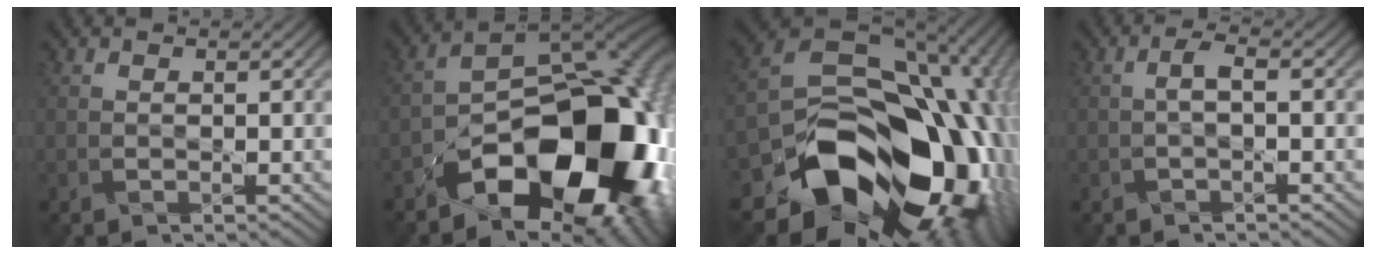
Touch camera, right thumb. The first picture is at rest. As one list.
[{"total": 18.6, "force": [-7.7, 10.7, 13.2], "torque": [-0.170, -0.027, -0.114]}, {"total": 20.3, "force": [-7.4, 14.8, 11.8], "torque": [-0.220, -0.054, -0.105]}, {"total": 1.3, "force": [-0.4, 0.1, 1.2], "torque": [-0.029, 0.008, -0.007]}]